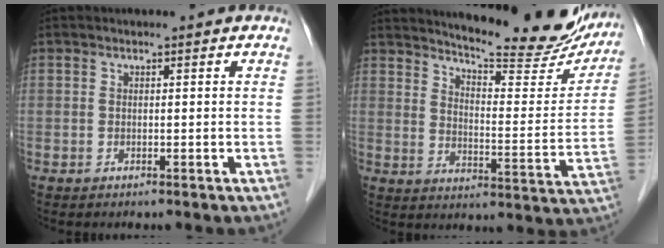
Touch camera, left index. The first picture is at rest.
{"total": 20.7, "force": [18.7, 3.5, 8.1], "torque": [-0.108, -0.054, 0.235]}